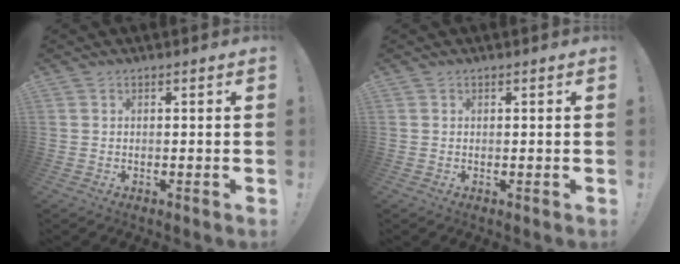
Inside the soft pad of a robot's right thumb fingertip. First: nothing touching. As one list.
[{"total": 0.0}]